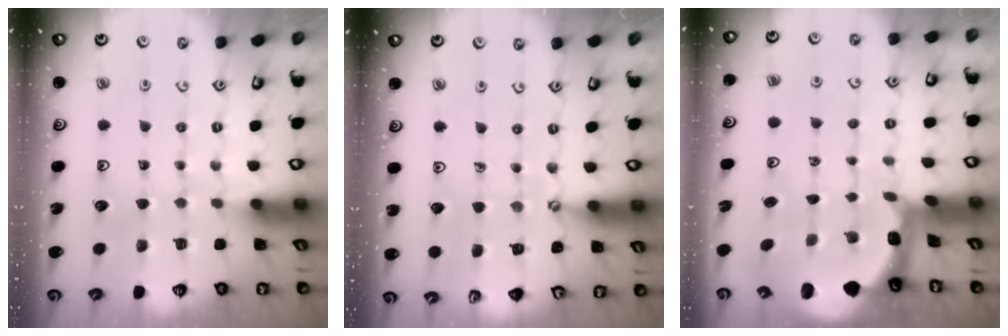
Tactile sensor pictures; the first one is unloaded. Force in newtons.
{"total": 2.3, "press": 2.2, "slide": 0.3}
{"total": 2.3, "press": 2.2, "slide": 0.7}